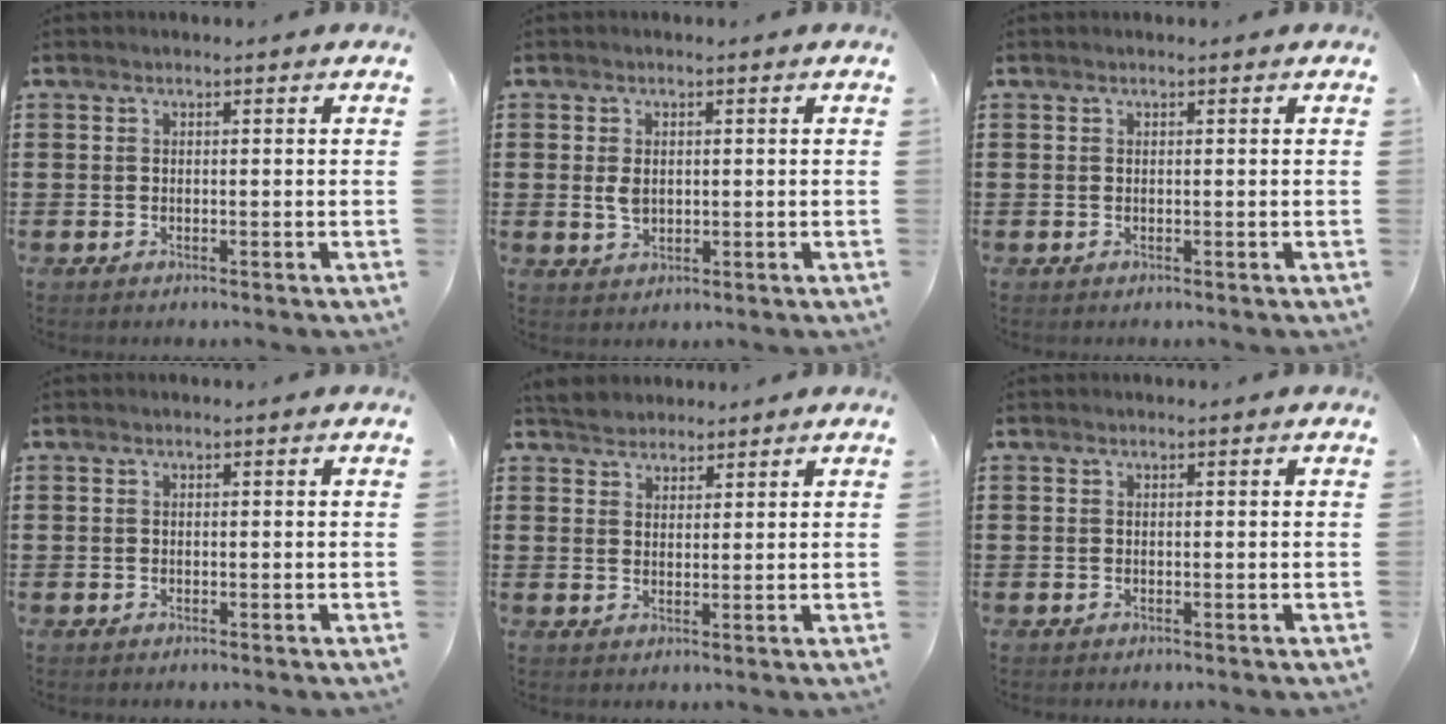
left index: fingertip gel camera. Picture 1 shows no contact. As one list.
[{"total": 2.4, "force": [0.2, 1.7, 1.8], "torque": [-0.045, 0.002, 0.001]}, {"total": 0.0}, {"total": 0.0}, {"total": 2.7, "force": [2.5, 1.0, -0.3], "torque": [-0.006, 0.005, 0.048]}, {"total": 0.0}]